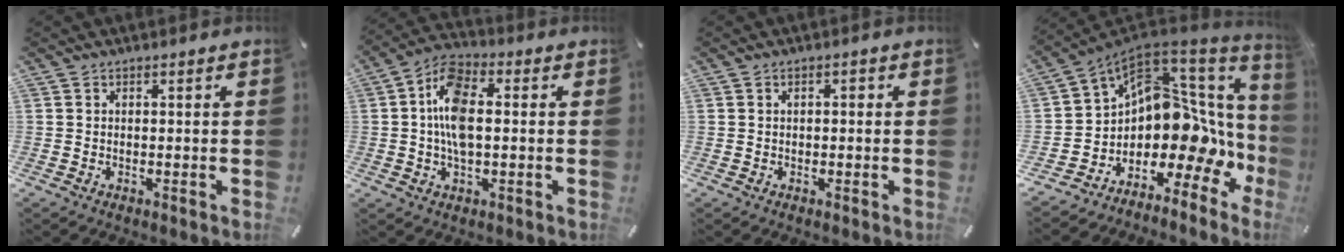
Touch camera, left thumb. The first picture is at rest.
{"total": 10.4, "force": [0.3, 5.8, 8.7], "torque": [-0.188, 0.007, 0.002]}
{"total": 1.4, "force": [0.2, 0.9, 1.1], "torque": [-0.013, 0.003, -0.002]}
{"total": 13.0, "force": [4.2, 8.3, 9.1], "torque": [-0.142, -0.098, 0.072]}